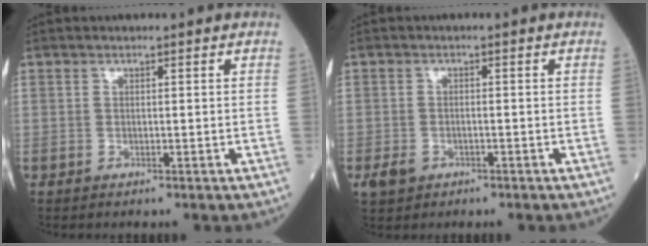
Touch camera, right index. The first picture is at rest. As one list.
[{"total": 2.7, "force": [-1.4, 1.8, 1.3], "torque": [-0.026, 0.001, -0.016]}]